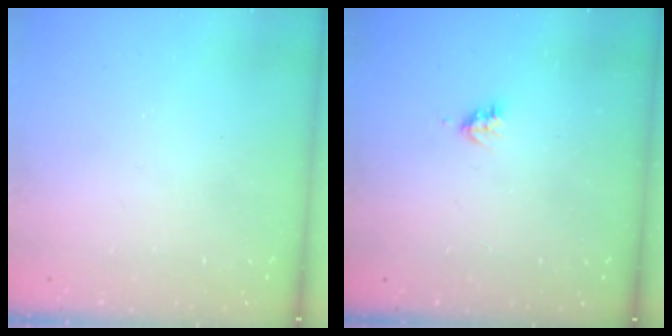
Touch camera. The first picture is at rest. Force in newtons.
{"total": 4.2, "press": 4.1, "slide": 0.6}